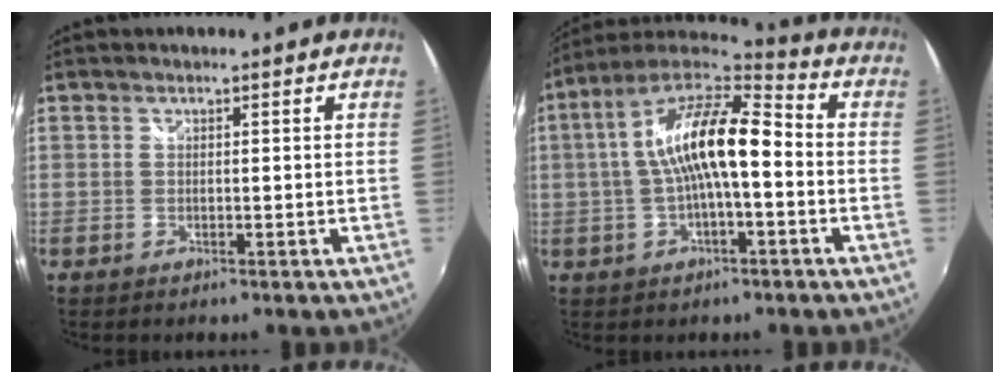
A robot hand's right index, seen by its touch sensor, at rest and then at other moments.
{"total": 15.1, "force": [-0.5, 4.7, 14.3], "torque": [-0.261, 0.023, -0.016]}